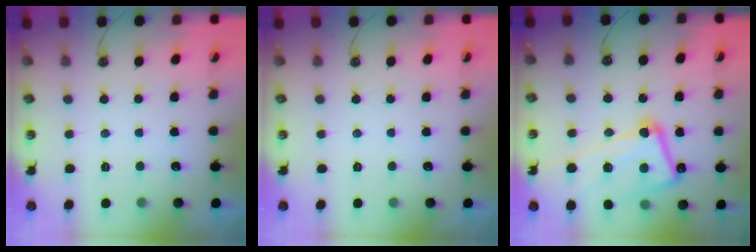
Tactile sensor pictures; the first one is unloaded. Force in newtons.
{"total": 0.0}
{"total": 17.5, "press": 17.4, "slide": 1.5}